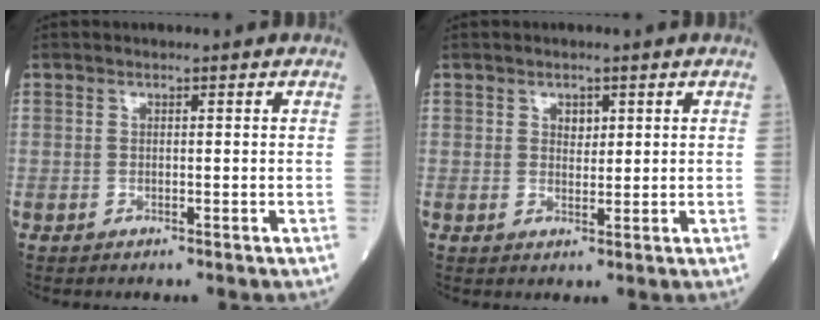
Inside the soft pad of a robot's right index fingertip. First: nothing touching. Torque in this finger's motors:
{"motor_torque": [-0.02, 0.01, 0.00, 0.00]}